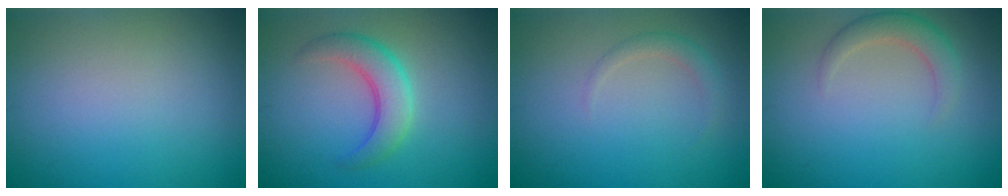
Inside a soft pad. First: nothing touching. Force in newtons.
{"total": 3.7, "press": 3.7, "slide": 0.1}
{"total": 1.3, "press": 1.3, "slide": 0.1}
{"total": 2.4, "press": 2.4, "slide": 0.2}